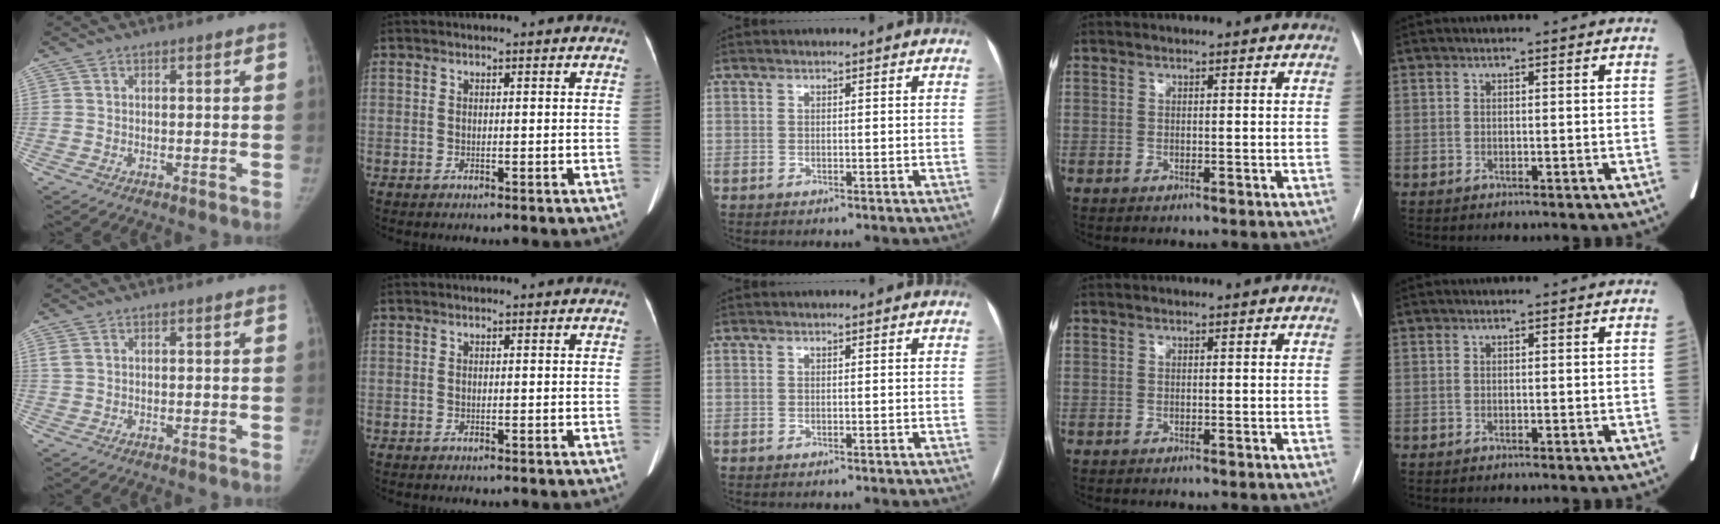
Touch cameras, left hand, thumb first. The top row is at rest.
{"thumb": {"total": 1.2, "force": [0.7, 0.6, 0.8], "torque": [-0.020, 0.010, 0.019]}}